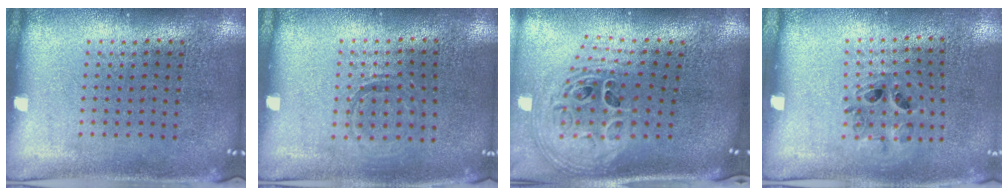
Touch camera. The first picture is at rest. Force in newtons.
{"total": 0.8, "press": 0.8, "slide": 0.3}
{"total": 2.3, "press": 1.7, "slide": 1.6}
{"total": 1.0, "press": 0.8, "slide": 0.5}